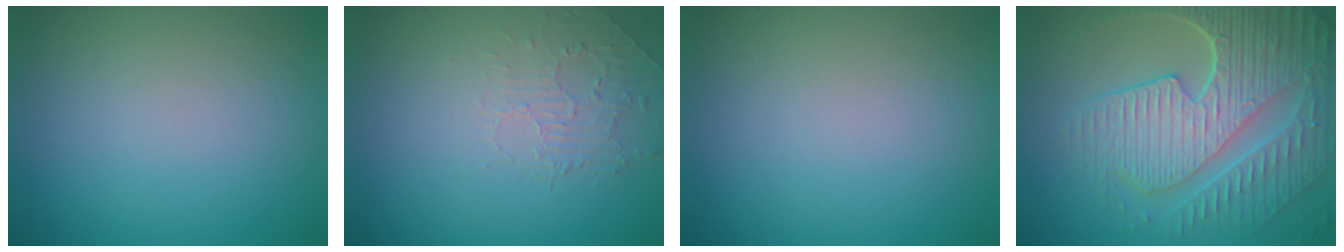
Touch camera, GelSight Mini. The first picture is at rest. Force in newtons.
{"total": 2.0, "press": 0.6, "slide": 1.9}
{"total": 0.0}
{"total": 9.2, "press": 6.6, "slide": 6.4}